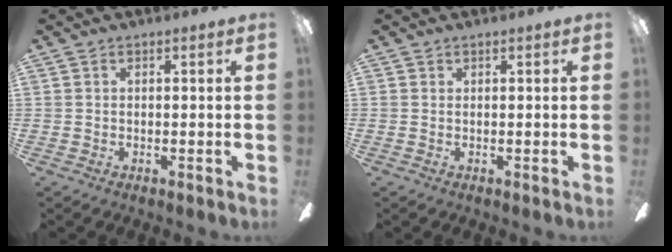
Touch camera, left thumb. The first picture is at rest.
{"total": 0.0}